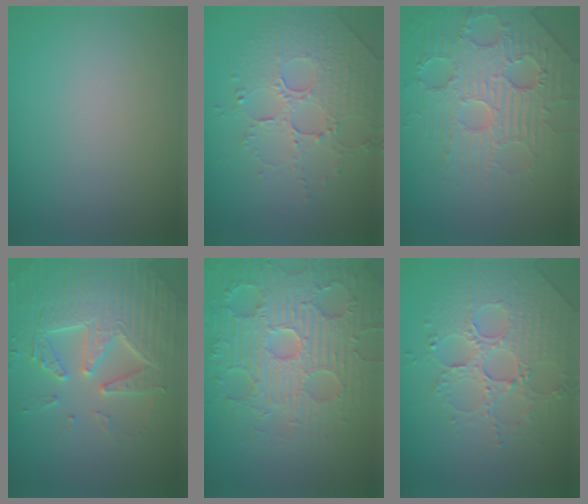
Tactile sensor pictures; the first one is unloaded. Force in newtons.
{"total": 5.0, "press": 3.4, "slide": 3.6}
{"total": 5.9, "press": 4.9, "slide": 3.4}
{"total": 5.3, "press": 5.2, "slide": 1.1}
{"total": 7.7, "press": 6.3, "slide": 4.5}
{"total": 4.1, "press": 3.9, "slide": 1.2}